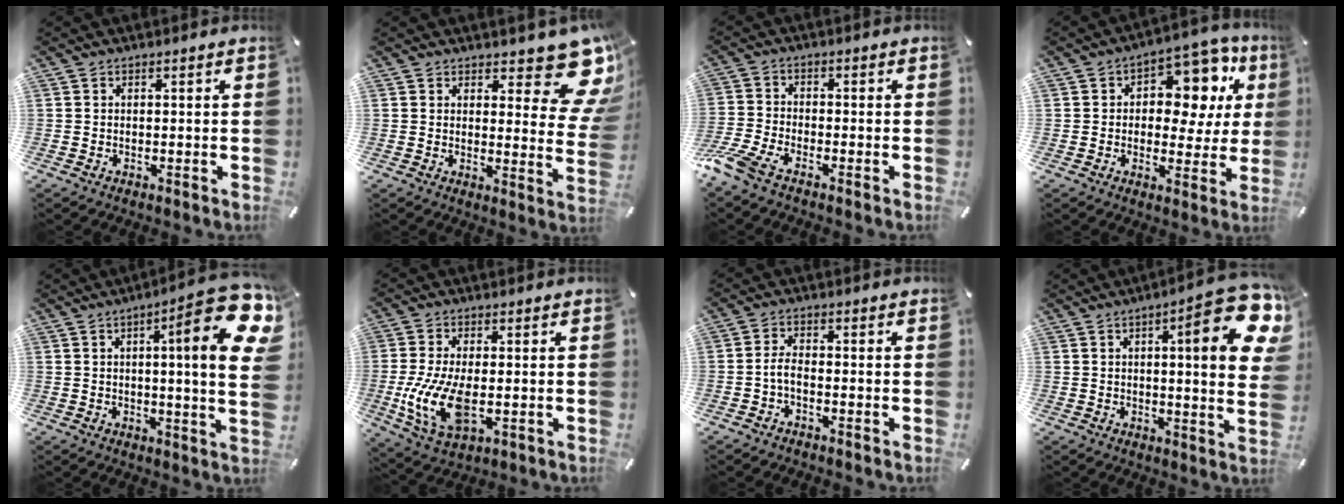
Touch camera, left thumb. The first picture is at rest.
{"total": 13.4, "force": [9.1, 5.1, 8.3], "torque": [-0.083, -0.082, 0.156]}
{"total": 6.3, "force": [-4.7, 2.0, 3.7], "torque": [-0.104, -0.003, -0.094]}
{"total": 14.2, "force": [5.1, 9.2, 9.6], "torque": [-0.118, -0.039, 0.088]}
{"total": 20.3, "force": [6.8, 3.9, 18.7], "torque": [-0.258, -0.043, 0.088]}
{"total": 11.9, "force": [-1.5, 5.9, 10.2], "torque": [-0.231, -0.018, -0.022]}
{"total": 3.3, "force": [-1.5, 1.2, 2.7], "torque": [-0.061, 0.004, -0.031]}
{"total": 18.0, "force": [7.2, 4.2, 16.0], "torque": [-0.210, -0.044, 0.100]}